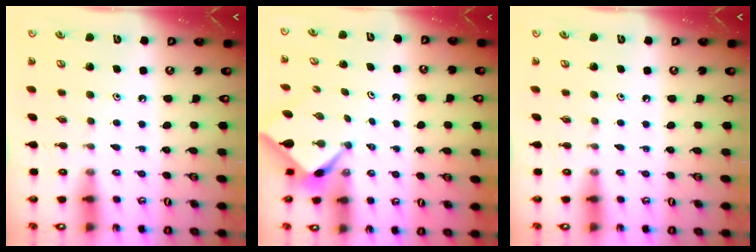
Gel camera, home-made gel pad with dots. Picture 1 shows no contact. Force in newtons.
{"total": 2.6, "press": 2.5, "slide": 0.3}
{"total": 0.0}